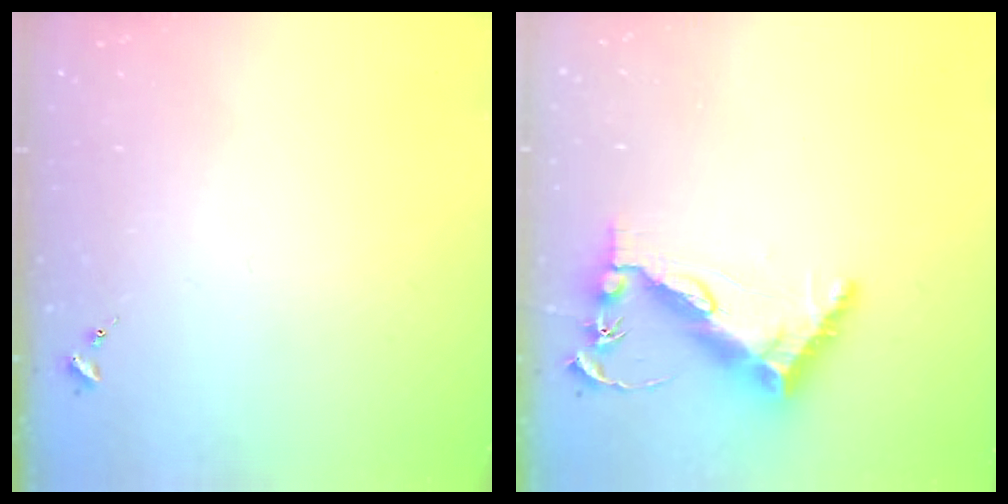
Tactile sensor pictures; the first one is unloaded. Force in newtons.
{"total": 12.8, "press": 12.8, "slide": 0.8}